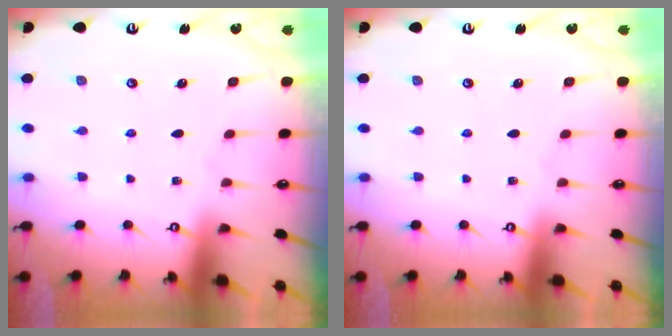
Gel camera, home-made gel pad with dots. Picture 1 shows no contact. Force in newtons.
{"total": 0.0}